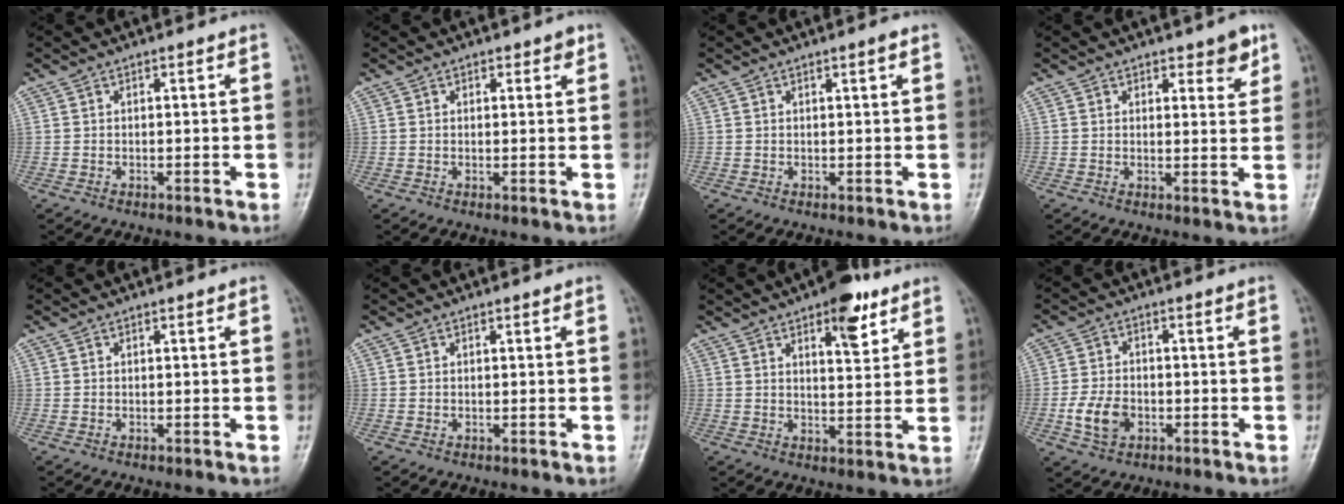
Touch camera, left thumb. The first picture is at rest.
{"total": 1.8, "force": [1.1, 1.1, 1.0], "torque": [0.002, -0.003, 0.012]}
{"total": 1.2, "force": [0.7, 0.0, 1.0], "torque": [-0.013, -0.002, 0.010]}
{"total": 4.4, "force": [2.8, 2.0, 2.9], "torque": [-0.014, -0.016, 0.033]}
{"total": 0.0}
{"total": 0.6, "force": [0.2, 0.3, 0.4], "torque": [-0.004, 0.004, 0.003]}
{"total": 8.6, "force": [5.0, 3.3, 6.1], "torque": [-0.065, -0.024, 0.067]}
{"total": 6.3, "force": [-2.0, 4.4, 4.0], "torque": [-0.072, 0.007, -0.038]}